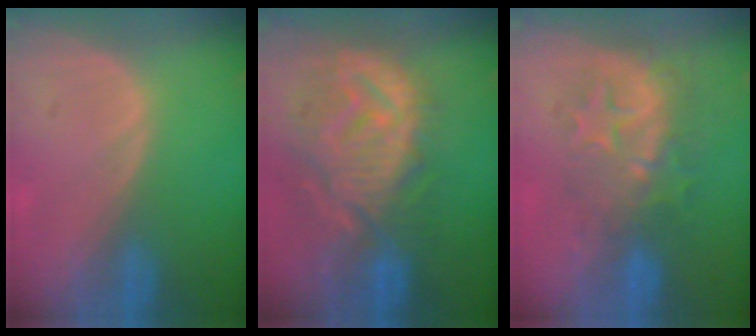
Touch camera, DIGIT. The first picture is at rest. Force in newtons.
{"total": 12.1, "press": 10.9, "slide": 5.4}
{"total": 8.7, "press": 8.0, "slide": 3.5}